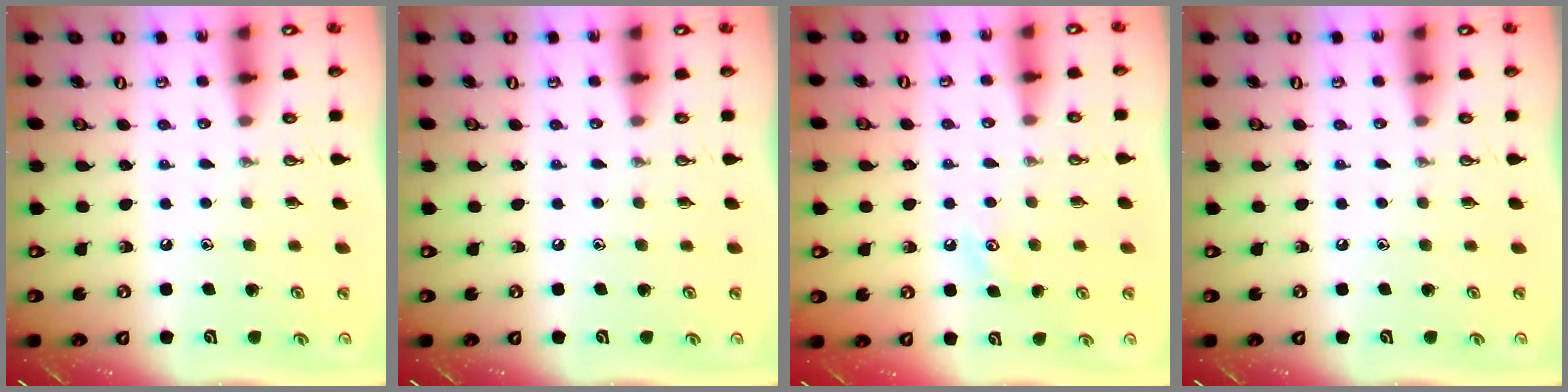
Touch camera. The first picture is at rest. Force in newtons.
{"total": 0.0}
{"total": 3.5, "press": 3.5, "slide": 0.4}
{"total": 0.0}